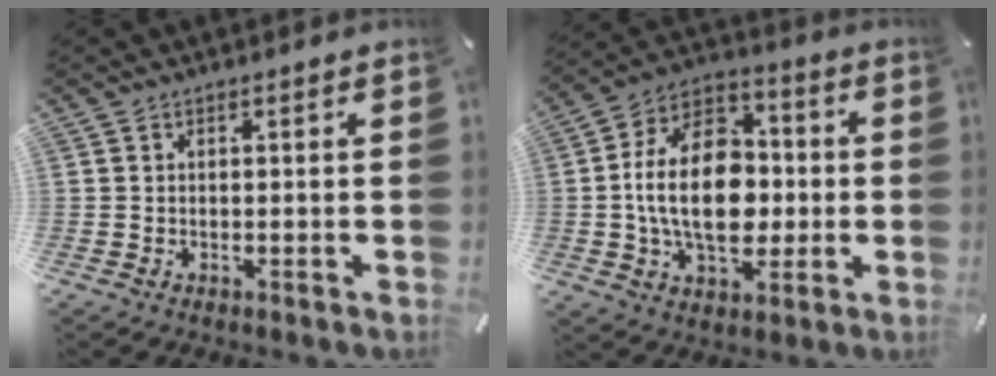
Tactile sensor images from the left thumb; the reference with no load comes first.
{"total": 19.4, "force": [-1.5, 12.9, 14.4], "torque": [-0.292, 0.006, -0.035]}